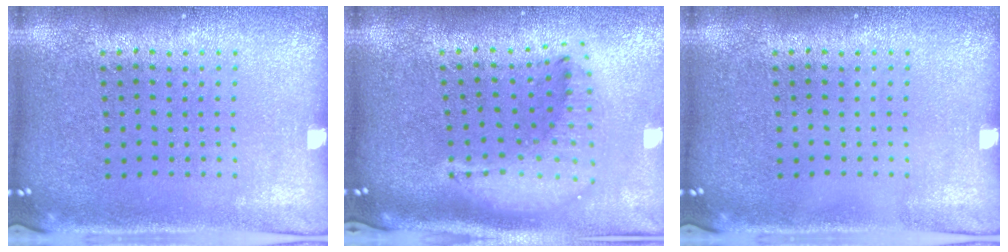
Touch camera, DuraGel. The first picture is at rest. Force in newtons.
{"total": 1.9, "press": 1.5, "slide": 1.2}
{"total": 0.0}